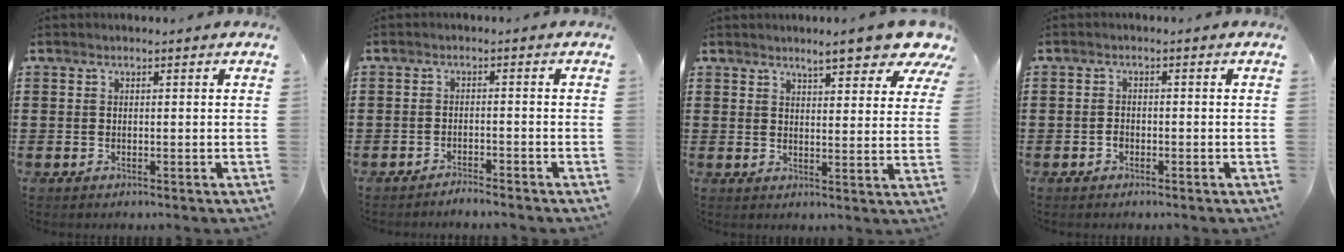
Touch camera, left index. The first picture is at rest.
{"total": 2.1, "force": [-2.1, -0.1, 0.2], "torque": [-0.006, 0.003, -0.043]}
{"total": 8.0, "force": [6.4, 1.2, 4.6], "torque": [-0.075, -0.020, 0.109]}
{"total": 1.1, "force": [-0.6, 0.8, 0.5], "torque": [-0.013, -0.001, -0.012]}